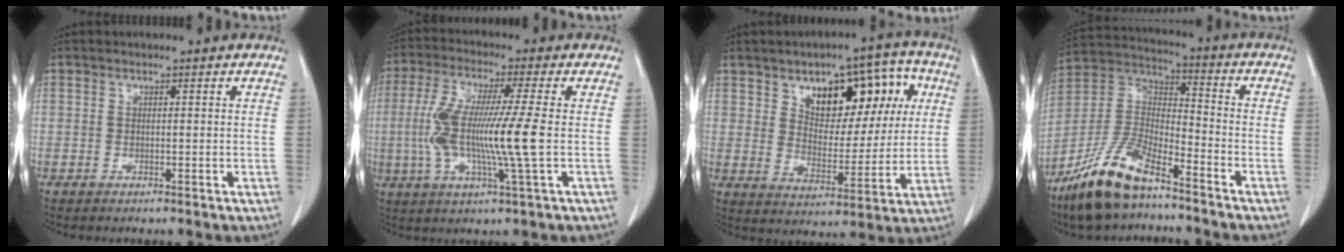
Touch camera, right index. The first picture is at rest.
{"total": 12.4, "force": [-0.9, 0.1, 12.4], "torque": [-0.256, -0.003, -0.023]}
{"total": 13.6, "force": [5.3, 6.9, 10.5], "torque": [-0.132, 0.031, 0.084]}
{"total": 13.7, "force": [-10.0, 3.8, 8.6], "torque": [-0.179, 0.001, -0.189]}